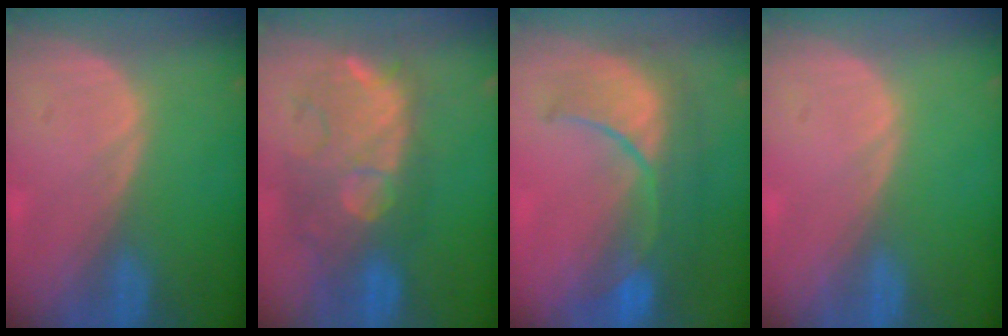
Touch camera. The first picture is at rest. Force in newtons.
{"total": 10.2, "press": 9.7, "slide": 3.4}
{"total": 10.2, "press": 9.1, "slide": 4.5}
{"total": 0.0}